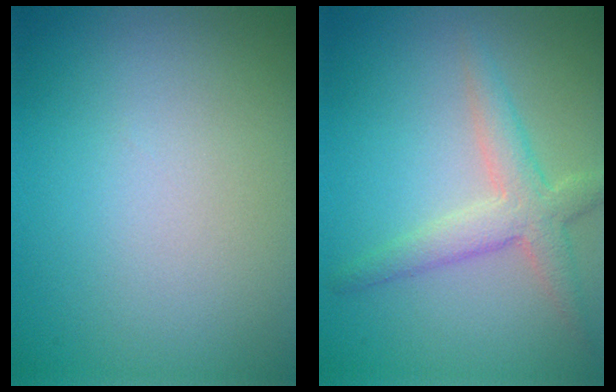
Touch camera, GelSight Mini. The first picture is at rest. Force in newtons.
{"total": 3.5, "press": 3.5, "slide": 0.3}